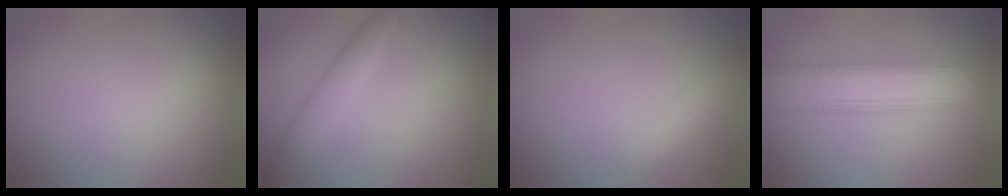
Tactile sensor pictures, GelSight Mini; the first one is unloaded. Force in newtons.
{"total": 2.4, "press": 2.4, "slide": 0.0}
{"total": 3.5, "press": 3.5, "slide": 0.1}
{"total": 6.8, "press": 6.8, "slide": 0.2}